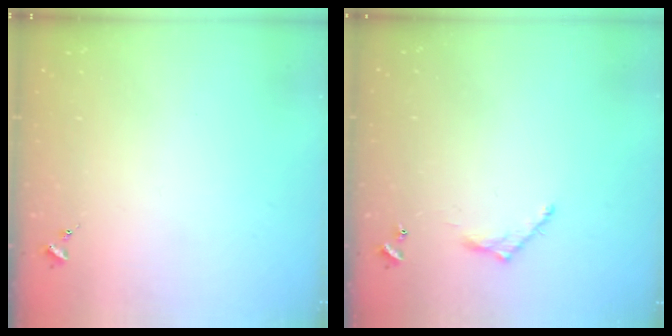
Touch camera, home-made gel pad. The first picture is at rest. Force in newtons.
{"total": 6.3, "press": 6.3, "slide": 0.4}